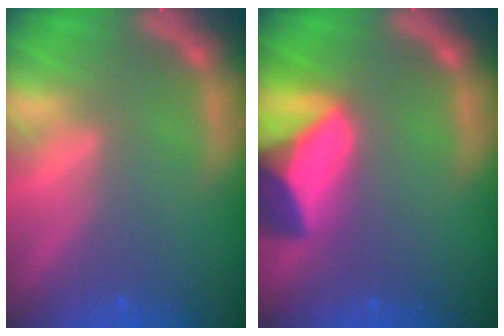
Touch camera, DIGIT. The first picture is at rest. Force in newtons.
{"total": 10.0}